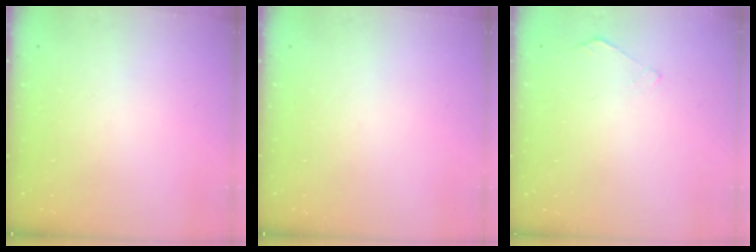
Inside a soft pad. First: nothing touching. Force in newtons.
{"total": 0.0}
{"total": 1.3, "press": 1.2, "slide": 0.3}